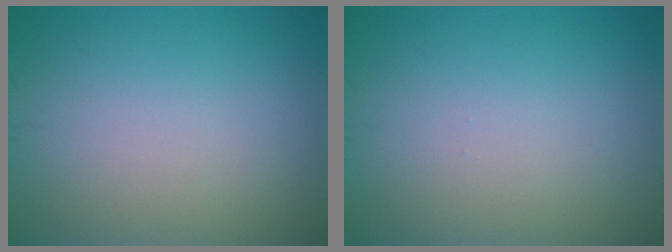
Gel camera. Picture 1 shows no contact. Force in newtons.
{"total": 0.0}